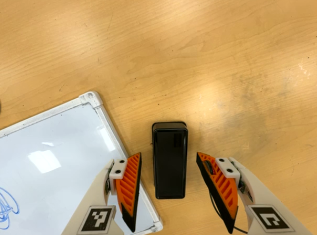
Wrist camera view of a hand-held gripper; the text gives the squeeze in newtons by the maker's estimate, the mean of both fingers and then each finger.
{"total": 0.0}